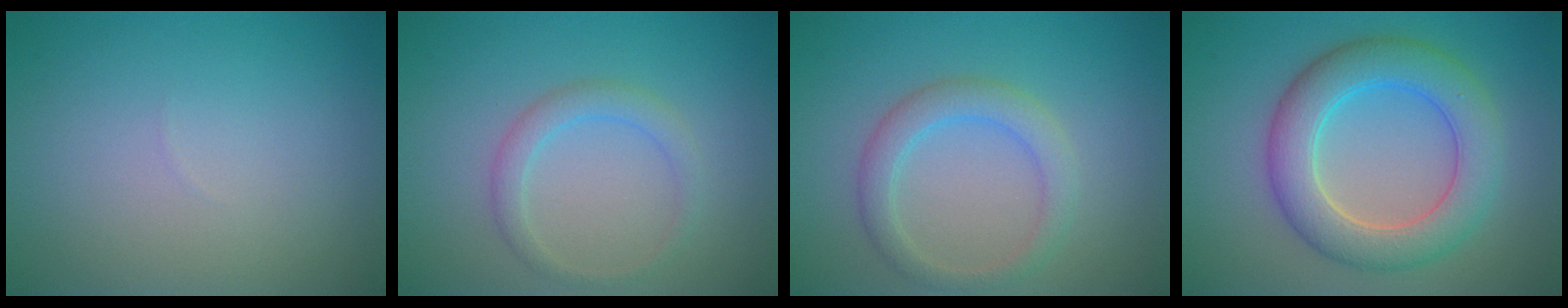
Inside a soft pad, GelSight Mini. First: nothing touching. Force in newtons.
{"total": 2.0, "press": 2.0, "slide": 0.1}
{"total": 3.0, "press": 3.0, "slide": 0.0}
{"total": 6.5, "press": 6.5, "slide": 0.3}